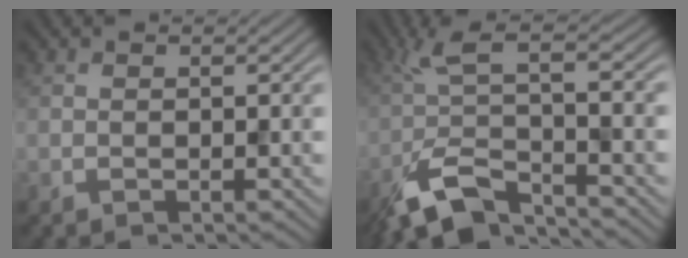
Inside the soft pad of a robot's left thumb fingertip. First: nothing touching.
{"total": 9.8, "force": [-5.8, 2.4, 7.5], "torque": [-0.143, -0.004, -0.122]}